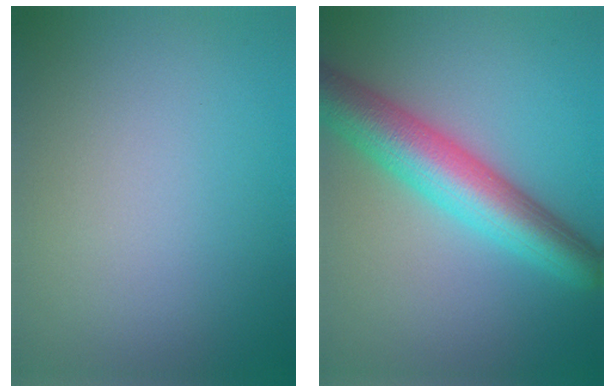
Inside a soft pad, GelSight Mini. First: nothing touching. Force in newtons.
{"total": 7.6, "press": 7.6, "slide": 0.1}